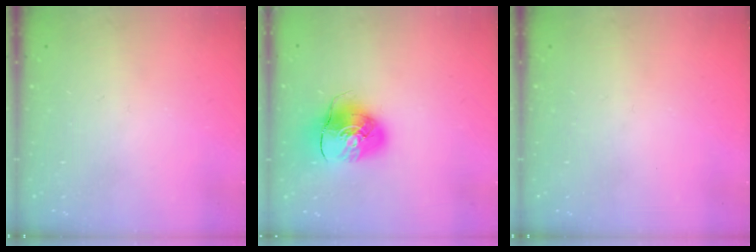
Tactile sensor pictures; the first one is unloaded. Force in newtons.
{"total": 8.9, "press": 8.9, "slide": 1.2}
{"total": 0.0}